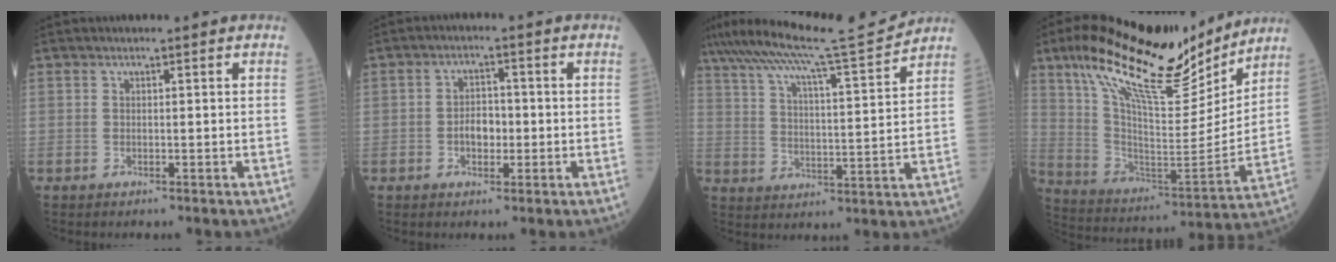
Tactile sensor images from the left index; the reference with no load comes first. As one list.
[{"total": 3.7, "force": [-0.8, 2.2, 2.8], "torque": [-0.051, 0.007, -0.016]}, {"total": 14.6, "force": [13.4, -1.7, 5.5], "torque": [-0.103, -0.021, 0.207]}, {"total": 22.9, "force": [16.3, 6.2, 14.9], "torque": [-0.262, 0.011, 0.279]}]